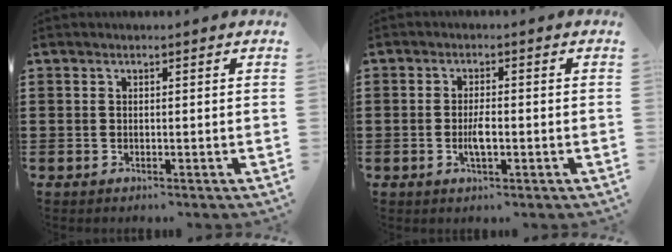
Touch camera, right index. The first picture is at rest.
{"total": 3.1, "force": [-0.8, 1.0, 2.9], "torque": [-0.057, 0.000, -0.017]}